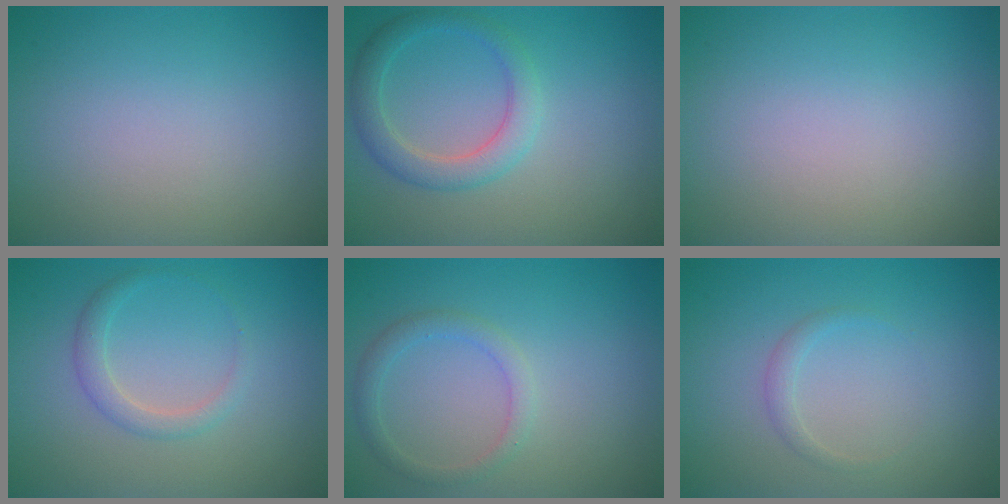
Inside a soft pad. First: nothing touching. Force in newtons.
{"total": 3.1, "press": 3.1, "slide": 0.1}
{"total": 0.0}
{"total": 1.8, "press": 1.8, "slide": 0.0}
{"total": 1.8, "press": 1.8, "slide": 0.1}
{"total": 1.0, "press": 1.0, "slide": 0.1}